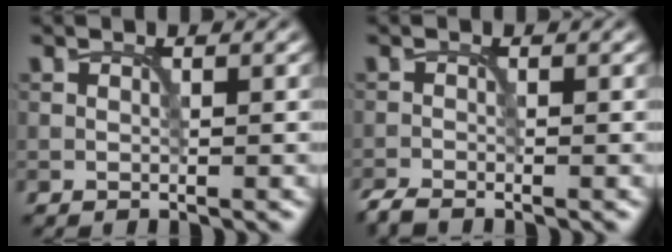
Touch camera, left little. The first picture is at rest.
{"total": 1.6, "force": [-1.5, 0.1, 0.5], "torque": [-0.011, -0.008, -0.035]}